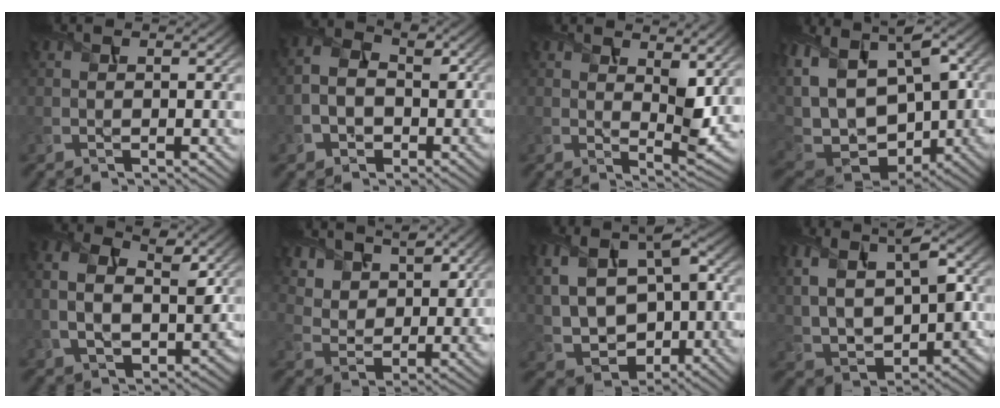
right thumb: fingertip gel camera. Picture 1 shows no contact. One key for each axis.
{"total": 5.5, "fx": -2.0, "fy": 4.4, "fz": 2.7, "tx": -0.043, "ty": -0.001, "tz": -0.048}
{"total": 6.1, "fx": 3.1, "fy": 2.5, "fz": 4.6, "tx": -0.079, "ty": -0.010, "tz": 0.054}
{"total": 17.6, "fx": 2.3, "fy": 12.2, "fz": 12.5, "tx": -0.292, "ty": 0.002, "tz": 0.079}
{"total": 9.2, "fx": -0.5, "fy": 6.5, "fz": 6.4, "tx": -0.099, "ty": 0.001, "tz": -0.019}
{"total": 8.5, "fx": 6.2, "fy": 4.7, "fz": 3.5, "tx": -0.092, "ty": -0.029, "tz": 0.128}
{"total": 12.1, "fx": 0.3, "fy": 8.0, "fz": 9.1, "tx": -0.193, "ty": -0.004, "tz": 0.010}
{"total": 11.8, "fx": 1.3, "fy": 7.2, "fz": 9.2, "tx": -0.187, "ty": -0.009, "tz": 0.038}